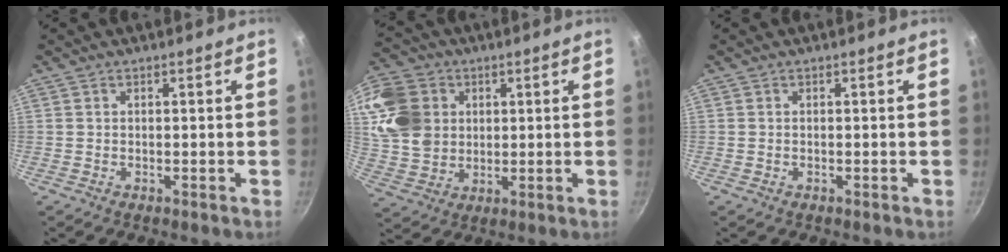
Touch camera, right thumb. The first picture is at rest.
{"total": 16.0, "force": [4.8, 13.1, 7.8], "torque": [-0.144, -0.006, 0.098]}
{"total": 0.0}